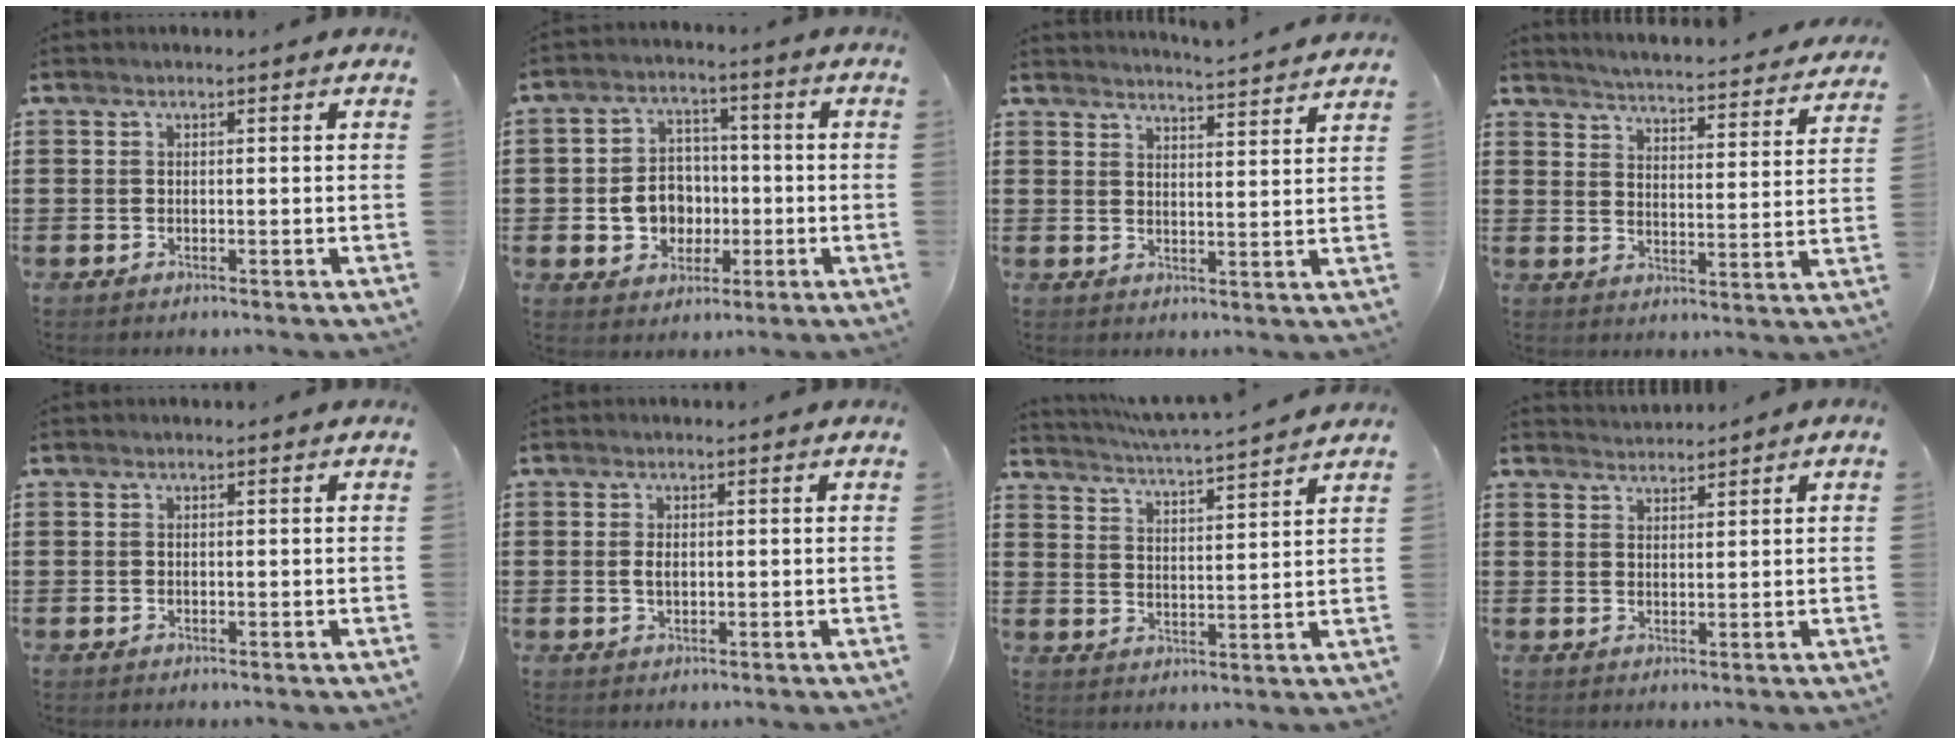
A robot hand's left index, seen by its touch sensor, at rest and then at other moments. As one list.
[{"total": 6.8, "force": [-1.1, 6.1, 2.8], "torque": [-0.052, 0.013, -0.020]}, {"total": 3.8, "force": [3.6, -0.9, 0.2], "torque": [-0.008, -0.030, 0.061]}, {"total": 4.0, "force": [3.9, -0.7, 0.3], "torque": [-0.030, -0.039, 0.061]}, {"total": 0.0}, {"total": 1.5, "force": [0.0, 0.8, 1.3], "torque": [-0.028, 0.003, -0.001]}, {"total": 4.4, "force": [4.2, -0.8, 1.1], "torque": [-0.041, -0.034, 0.068]}, {"total": 1.7, "force": [1.7, -0.1, -0.3], "torque": [0.002, 0.002, 0.033]}]